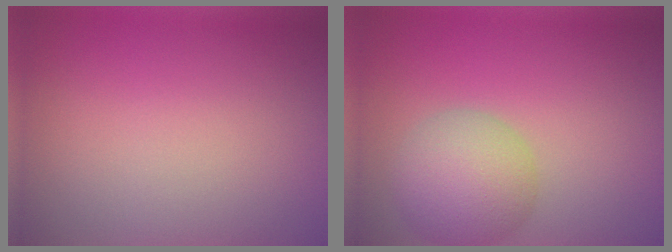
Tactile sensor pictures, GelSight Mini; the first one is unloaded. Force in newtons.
{"total": 5.2, "press": 5.2, "slide": 0.3}